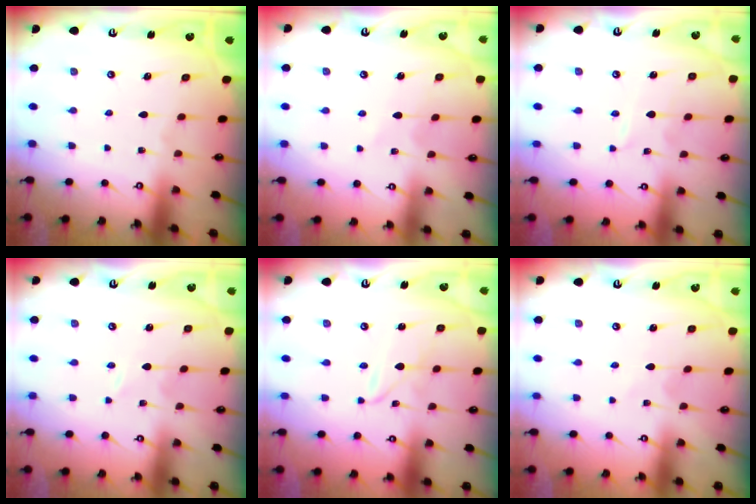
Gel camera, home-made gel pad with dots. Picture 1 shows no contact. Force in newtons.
{"total": 4.2, "press": 4.1, "slide": 0.6}
{"total": 2.2, "press": 2.2, "slide": 0.3}
{"total": 0.0}
{"total": 2.4, "press": 2.4, "slide": 0.3}
{"total": 1.4, "press": 1.4, "slide": 0.2}